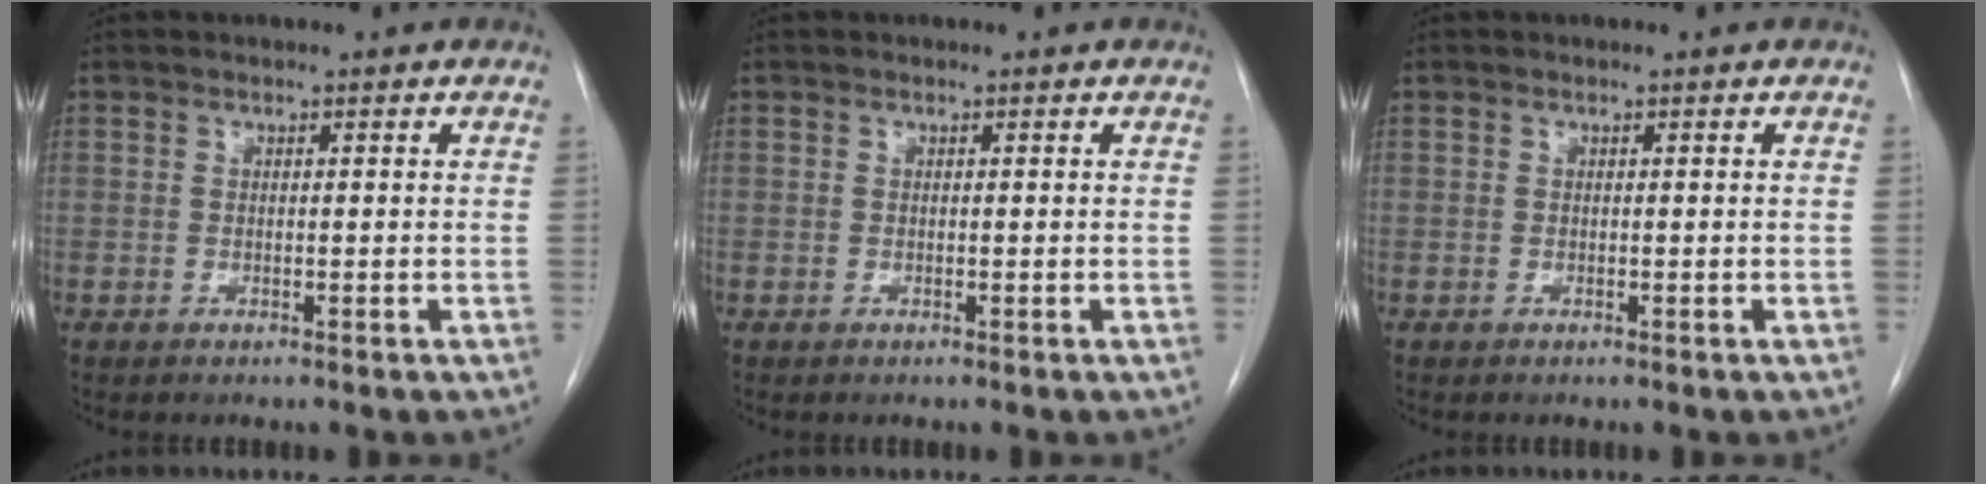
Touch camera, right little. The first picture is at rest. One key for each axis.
{"total": 0.0}
{"total": 0.0}